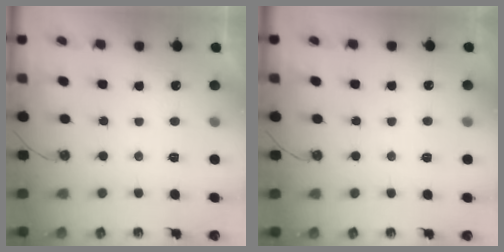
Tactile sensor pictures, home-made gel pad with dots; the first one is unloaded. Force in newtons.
{"total": 3.8, "press": 3.7, "slide": 0.5}